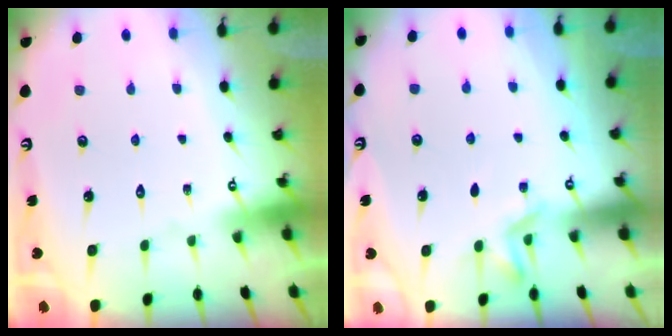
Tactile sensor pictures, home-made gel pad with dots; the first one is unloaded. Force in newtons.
{"total": 2.7, "press": 2.3, "slide": 1.5}